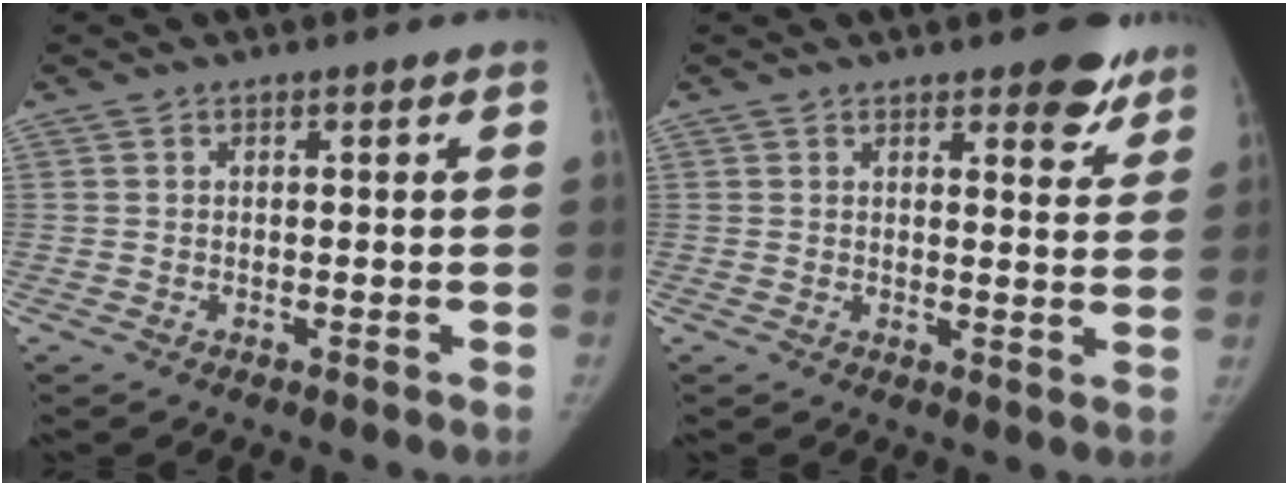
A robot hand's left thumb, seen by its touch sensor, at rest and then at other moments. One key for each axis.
{"total": 6.2, "fx": 4.3, "fy": 2.6, "fz": 3.6, "tx": -0.009, "ty": -0.023, "tz": 0.050}